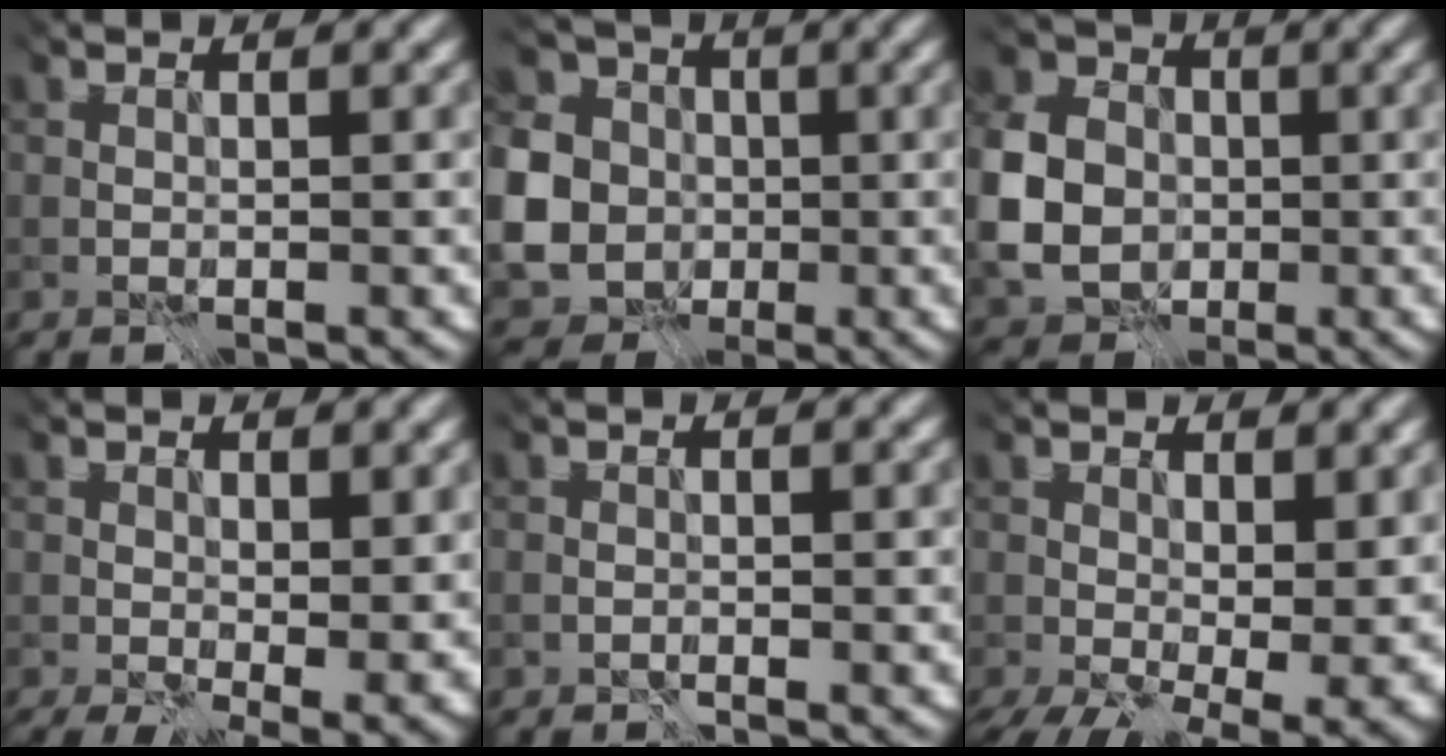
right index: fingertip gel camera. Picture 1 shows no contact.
{"total": 13.1, "force": [-2.1, 11.7, 5.4], "torque": [-0.170, 0.011, -0.025]}
{"total": 7.9, "force": [-4.0, 5.9, 3.5], "torque": [-0.110, -0.004, -0.054]}
{"total": 6.0, "force": [1.3, 3.3, 4.9], "torque": [-0.058, -0.013, 0.032]}
{"total": 1.4, "force": [-1.2, -0.4, -0.4], "torque": [0.012, 0.000, -0.033]}
{"total": 9.5, "force": [0.7, 6.1, 7.2], "torque": [-0.102, -0.004, 0.046]}